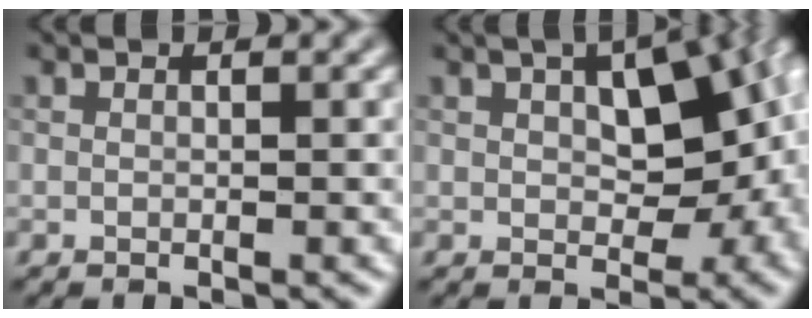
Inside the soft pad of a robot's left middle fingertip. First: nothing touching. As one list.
[{"total": 10.2, "force": [1.4, 5.6, 8.4], "torque": [-0.106, 0.011, 0.028]}]